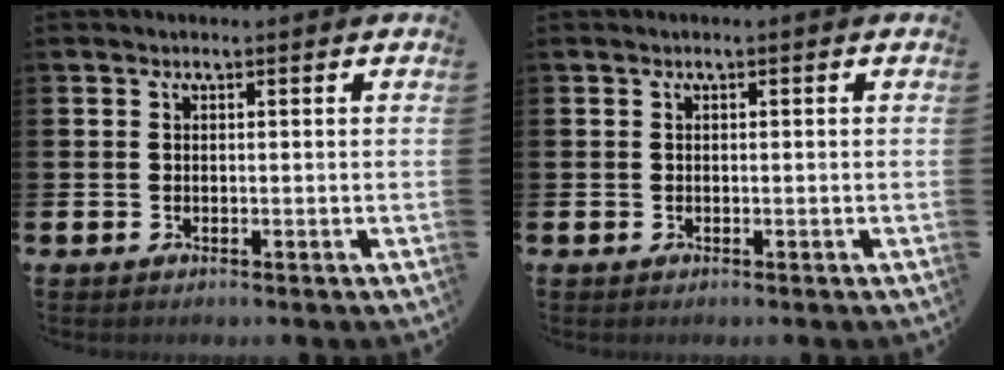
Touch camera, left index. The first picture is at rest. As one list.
[{"total": 0.0}]